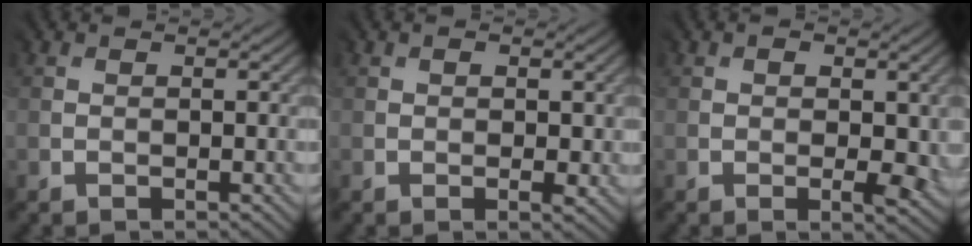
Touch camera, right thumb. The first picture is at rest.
{"total": 1.8, "force": [0.0, 1.2, 1.3], "torque": [-0.024, -0.005, 0.005]}
{"total": 4.3, "force": [-0.2, 2.5, 3.5], "torque": [-0.048, -0.006, 0.001]}